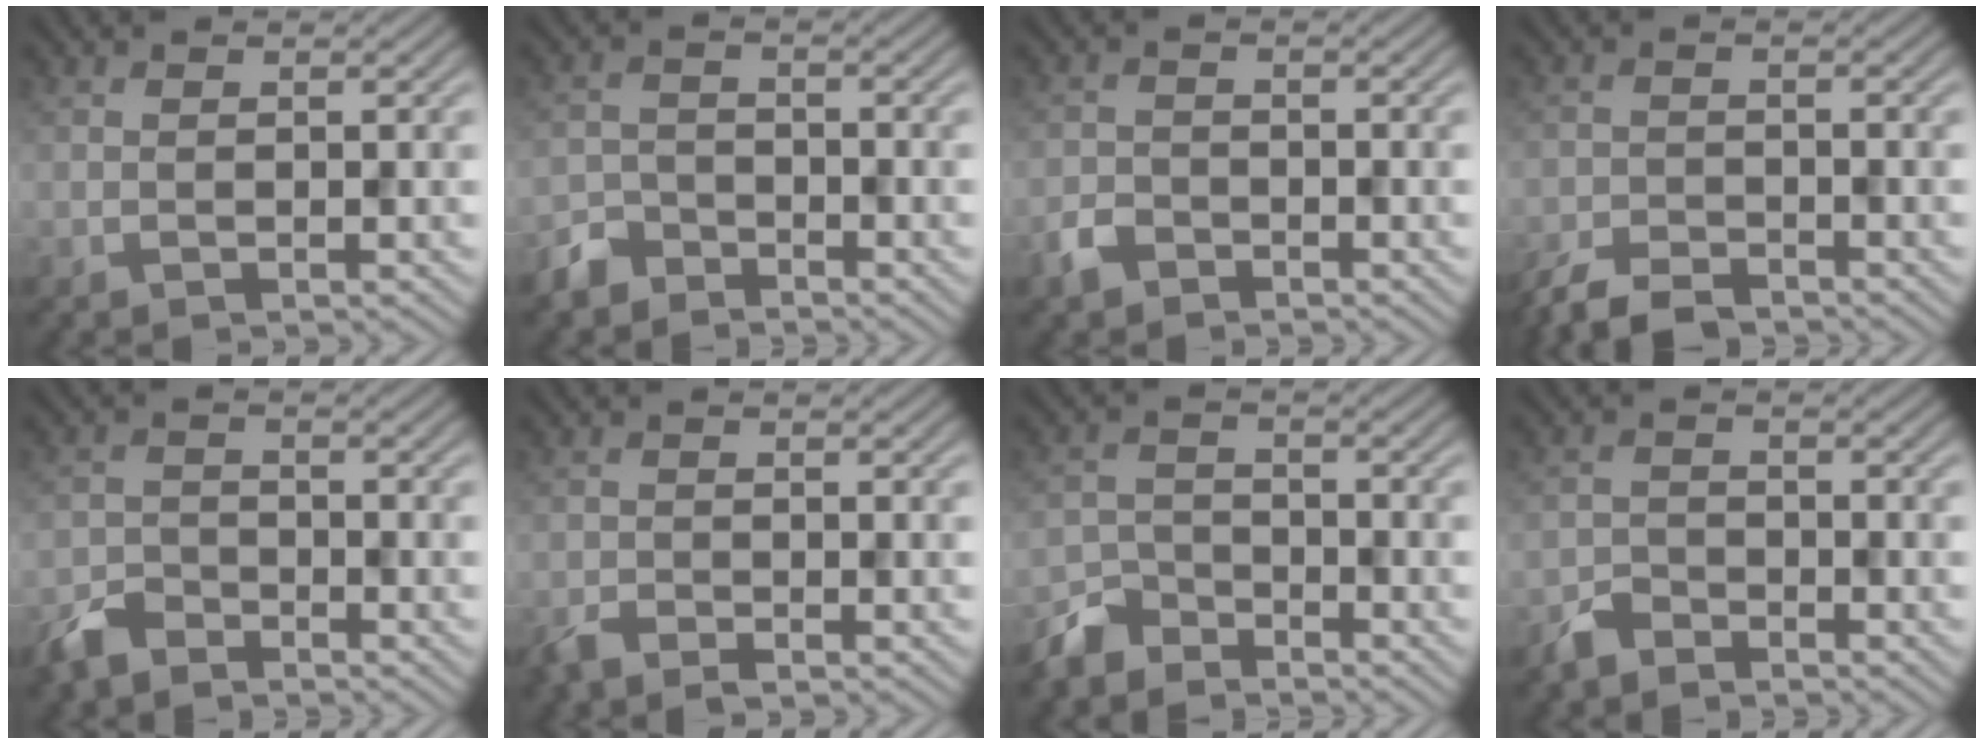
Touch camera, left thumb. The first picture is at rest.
{"total": 3.6, "force": [-3.1, 1.6, 0.7], "torque": [-0.016, -0.001, -0.074]}
{"total": 2.6, "force": [-2.0, 1.4, 0.8], "torque": [-0.020, -0.002, -0.048]}
{"total": 5.3, "force": [-4.7, 1.2, 2.1], "torque": [-0.039, -0.011, -0.094]}
{"total": 3.8, "force": [-3.3, 1.5, 1.1], "torque": [-0.025, -0.005, -0.076]}
{"total": 2.5, "force": [-2.1, 0.7, 1.1], "torque": [-0.026, -0.008, -0.045]}
{"total": 4.8, "force": [-4.2, 1.9, 1.0], "torque": [-0.022, -0.004, -0.099]}
{"total": 2.7, "force": [-2.4, 1.0, 0.6], "torque": [-0.012, 0.000, -0.056]}